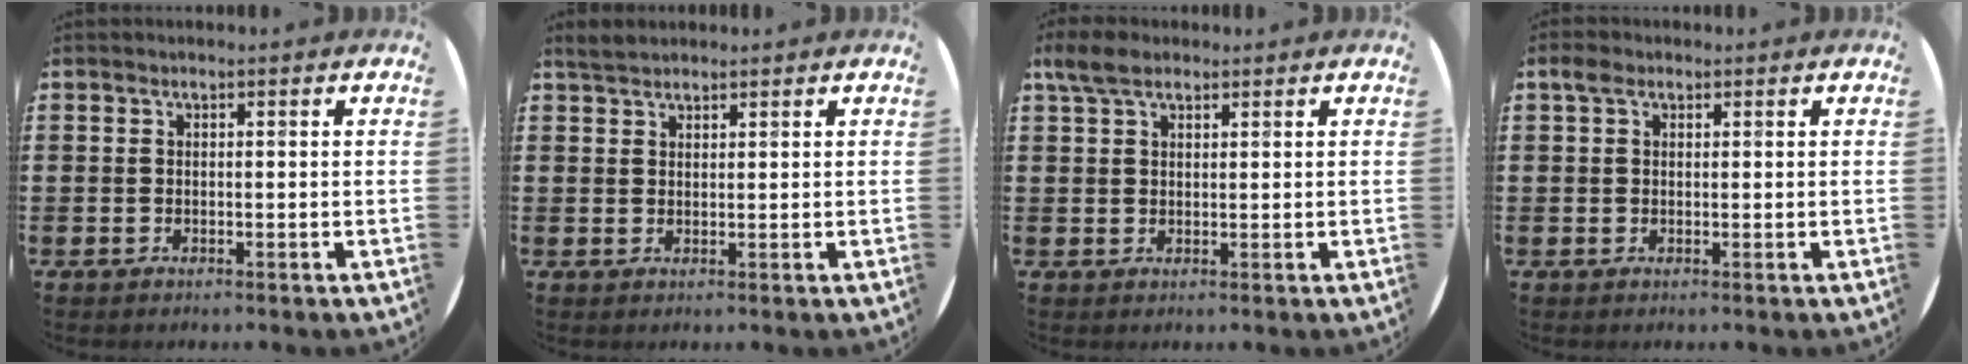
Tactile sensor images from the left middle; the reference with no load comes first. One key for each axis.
{"total": 2.1, "fx": 2.0, "fy": 0.6, "fz": 0.4, "tx": -0.003, "ty": 0.003, "tz": 0.037}
{"total": 3.7, "fx": 2.7, "fy": 1.7, "fz": 1.9, "tx": -0.035, "ty": 0.006, "tz": 0.048}
{"total": 1.6, "fx": 0.9, "fy": 1.1, "fz": 0.8, "tx": -0.010, "ty": 0.005, "tz": 0.013}